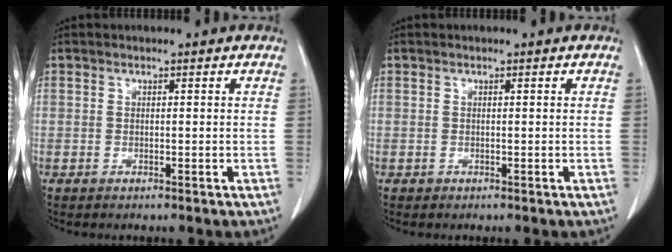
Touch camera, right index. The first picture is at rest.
{"total": 0.0}